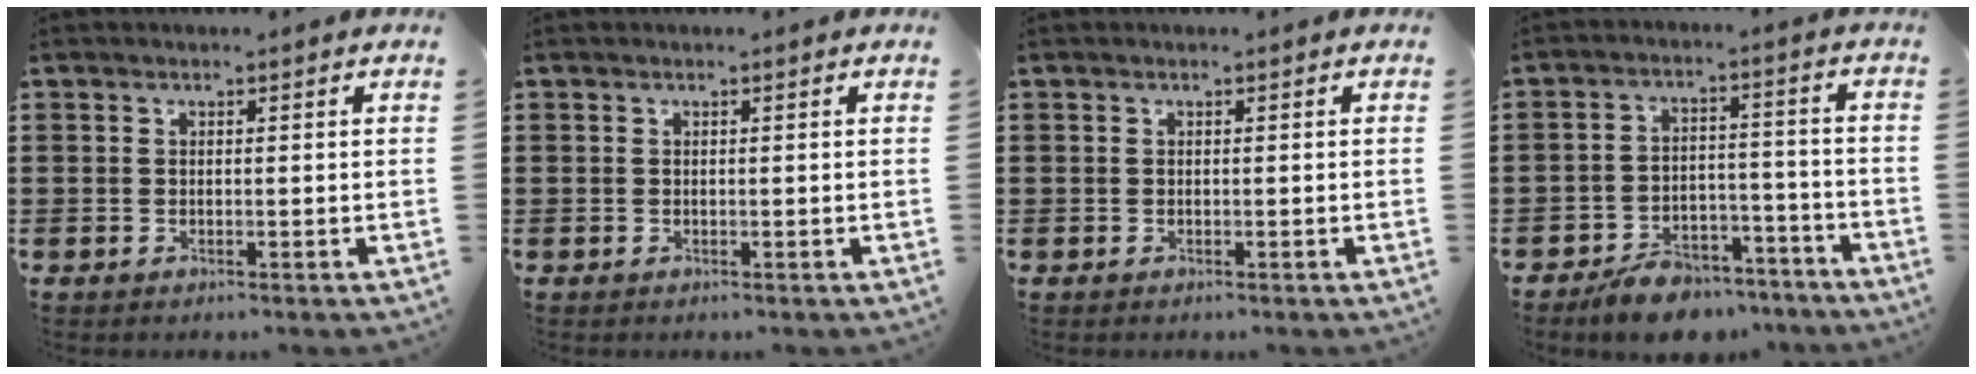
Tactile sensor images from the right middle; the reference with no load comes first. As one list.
[{"total": 0.0}, {"total": 0.0}, {"total": 7.2, "force": [-6.7, 2.1, 1.6], "torque": [-0.015, 0.027, -0.125]}]